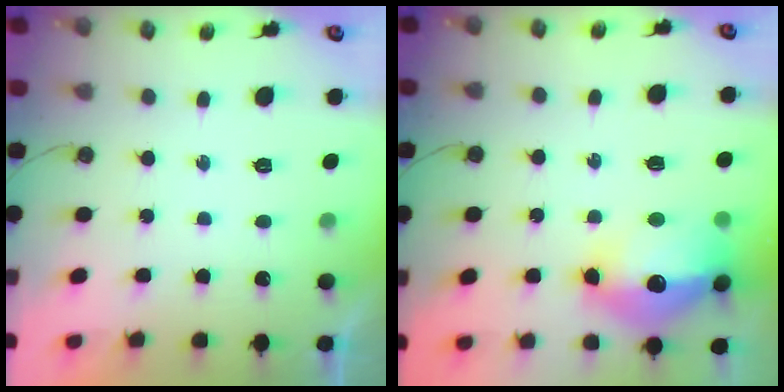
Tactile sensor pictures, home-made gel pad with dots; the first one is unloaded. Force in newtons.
{"total": 17.0, "press": 16.9, "slide": 1.4}